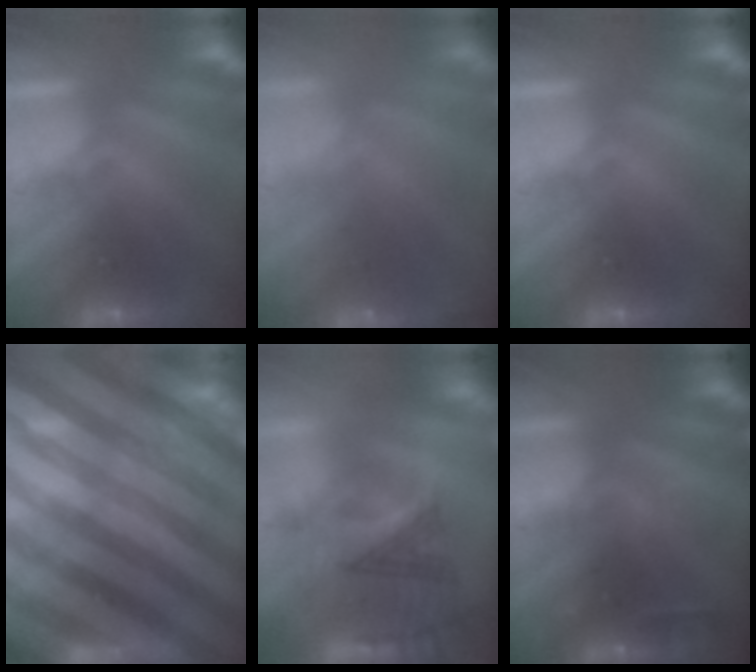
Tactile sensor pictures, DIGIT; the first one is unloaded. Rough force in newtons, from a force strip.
{"total": 7.7}
{"total": 0.0}
{"total": 6.9}
{"total": 2.9}
{"total": 2.4}